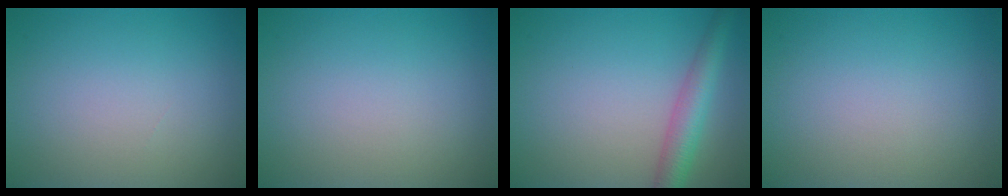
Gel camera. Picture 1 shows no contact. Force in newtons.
{"total": 0.0}
{"total": 3.8, "press": 3.8, "slide": 0.1}
{"total": 0.0}